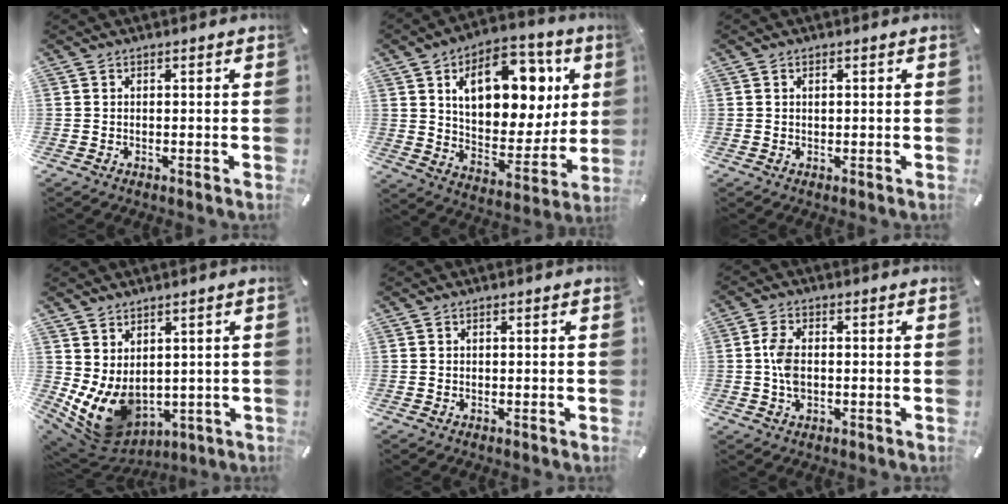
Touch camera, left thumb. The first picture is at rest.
{"total": 18.3, "force": [8.0, 11.7, 11.6], "torque": [-0.167, -0.035, 0.139]}
{"total": 0.9, "force": [0.2, 0.6, 0.6], "torque": [-0.014, 0.002, 0.003]}
{"total": 8.8, "force": [0.6, 7.2, 5.0], "torque": [-0.116, -0.023, 0.018]}
{"total": 0.0}
{"total": 5.1, "force": [-0.2, 3.1, 4.1], "torque": [-0.097, 0.000, -0.008]}